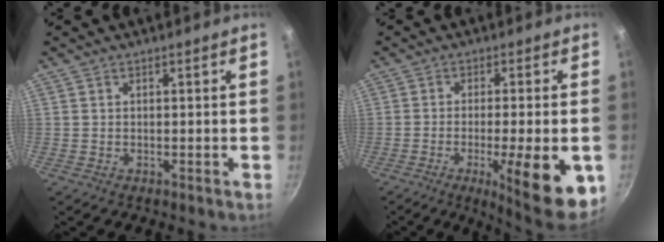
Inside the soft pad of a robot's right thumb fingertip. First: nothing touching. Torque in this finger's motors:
{"motor_torque": [0.07, 0.84, 1.19, -0.34, 0.10]}